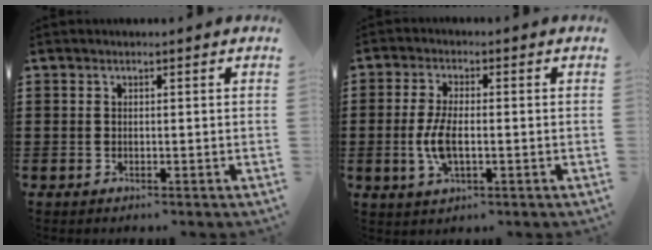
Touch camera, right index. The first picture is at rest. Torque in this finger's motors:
{"motor_torque": [1.11, 1.03, 0.14, 0.03]}